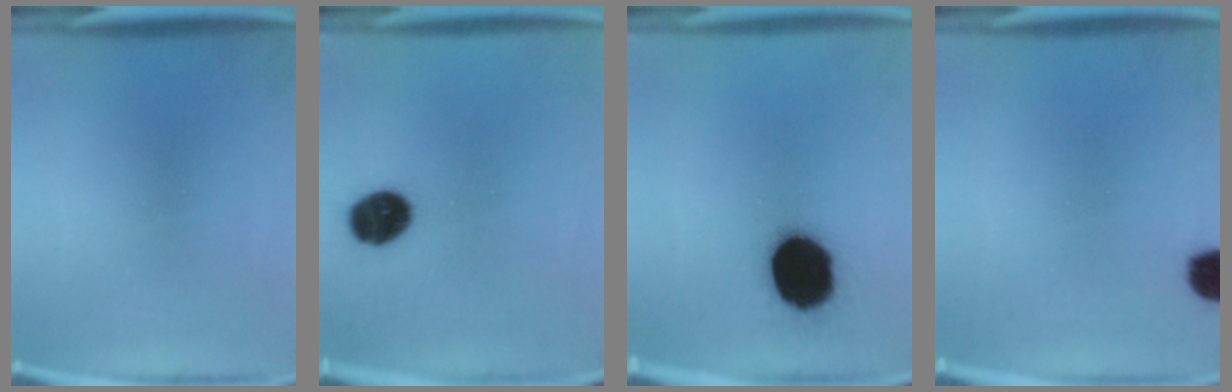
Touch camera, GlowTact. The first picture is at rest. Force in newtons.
{"total": 9.4}
{"total": 19.4}
{"total": 4.9}